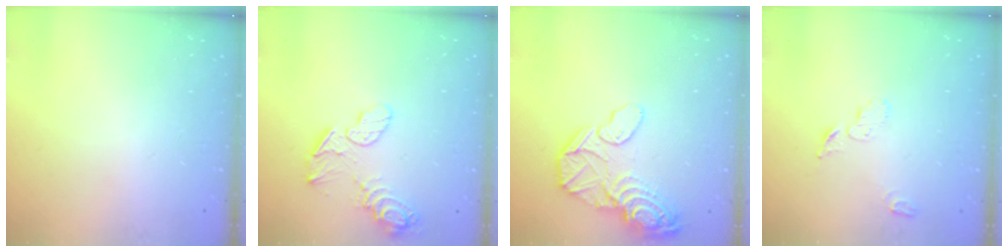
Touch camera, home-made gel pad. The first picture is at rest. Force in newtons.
{"total": 10.6, "press": 10.4, "slide": 2.1}
{"total": 23.3, "press": 20.1, "slide": 11.9}
{"total": 5.5, "press": 5.5, "slide": 0.5}